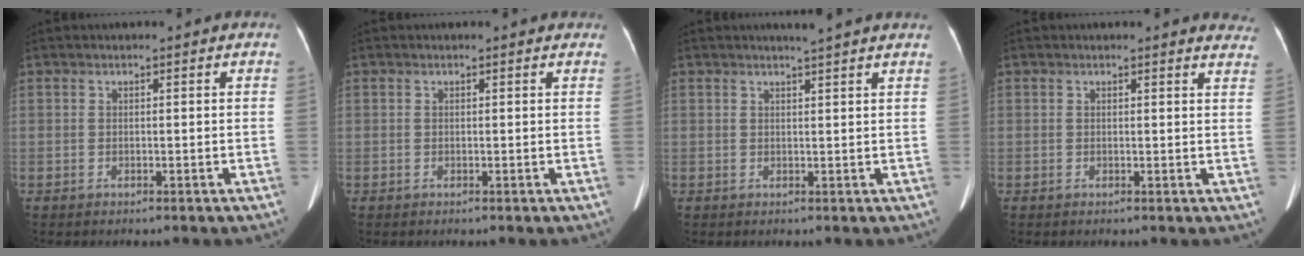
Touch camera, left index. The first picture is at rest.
{"total": 1.8, "force": [1.6, 0.6, 0.5], "torque": [-0.010, 0.006, 0.005]}
{"total": 3.9, "force": [3.5, -0.6, 1.7], "torque": [-0.024, 0.007, 0.038]}
{"total": 6.0, "force": [5.8, 1.0, 0.8], "torque": [0.017, -0.024, 0.027]}